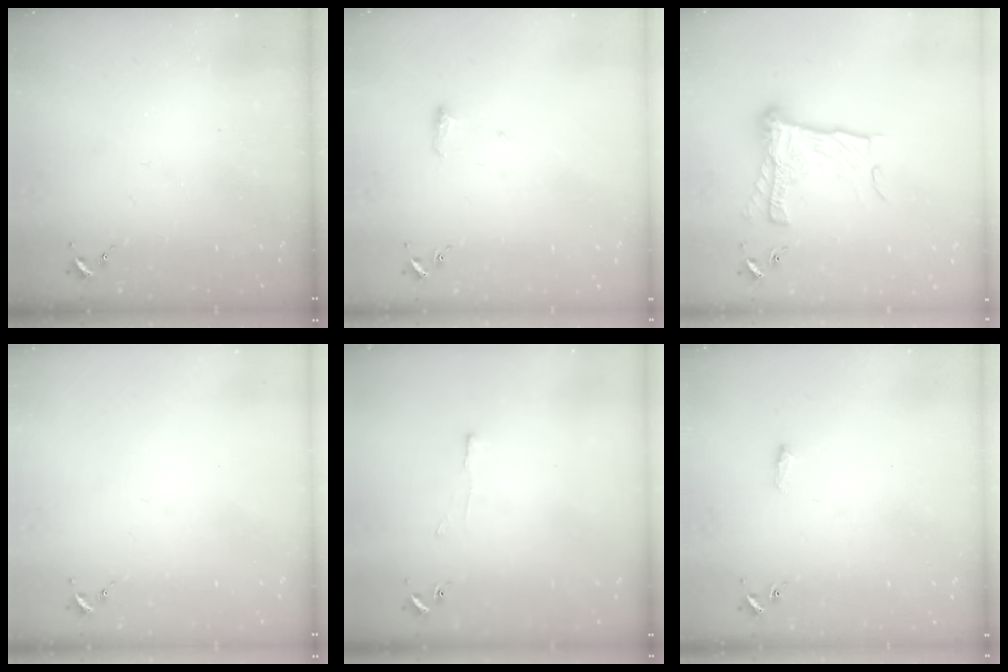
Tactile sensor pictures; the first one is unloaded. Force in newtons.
{"total": 6.6, "press": 6.5, "slide": 1.3}
{"total": 16.1, "press": 16.0, "slide": 1.0}
{"total": 0.0}
{"total": 3.3, "press": 3.3, "slide": 0.3}
{"total": 4.7, "press": 4.7, "slide": 0.6}